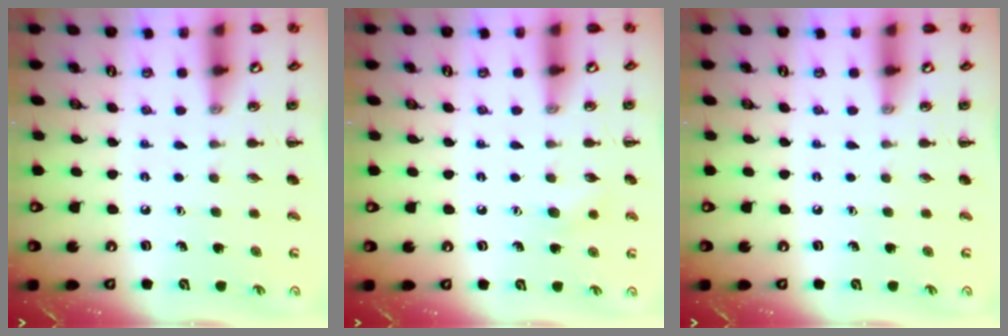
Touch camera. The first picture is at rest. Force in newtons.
{"total": 5.7, "press": 5.5, "slide": 1.3}
{"total": 0.0}